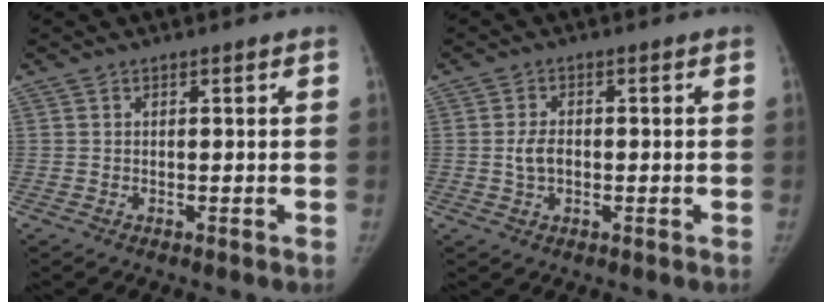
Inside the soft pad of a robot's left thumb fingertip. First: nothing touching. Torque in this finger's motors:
{"motor_torque": [0.04, 0.08, 0.81, 0.22, 0.03]}